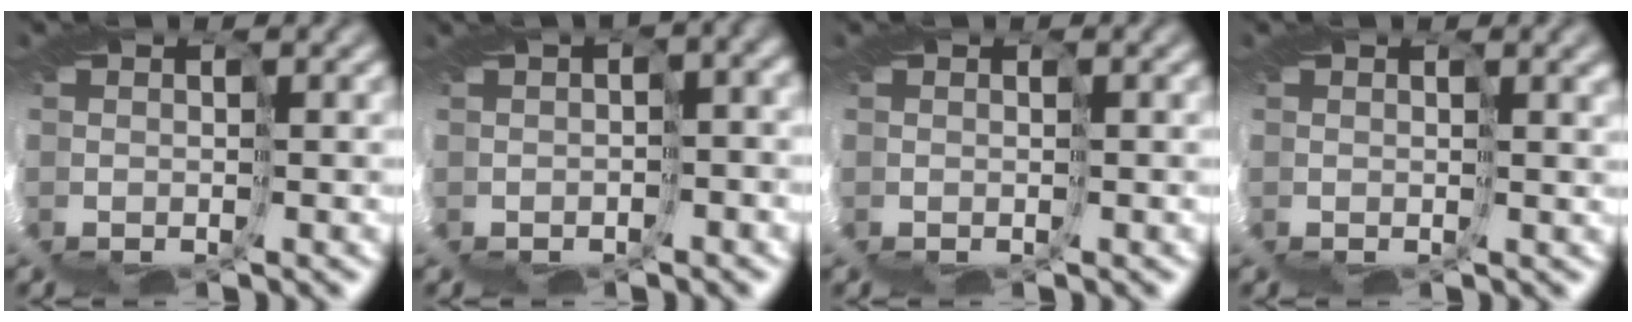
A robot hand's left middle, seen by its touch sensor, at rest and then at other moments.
{"total": 4.4, "force": [-1.2, 1.5, 3.9], "torque": [-0.053, 0.000, 0.007]}
{"total": 0.0}
{"total": 2.2, "force": [1.6, 0.2, 1.6], "torque": [-0.024, 0.004, 0.023]}